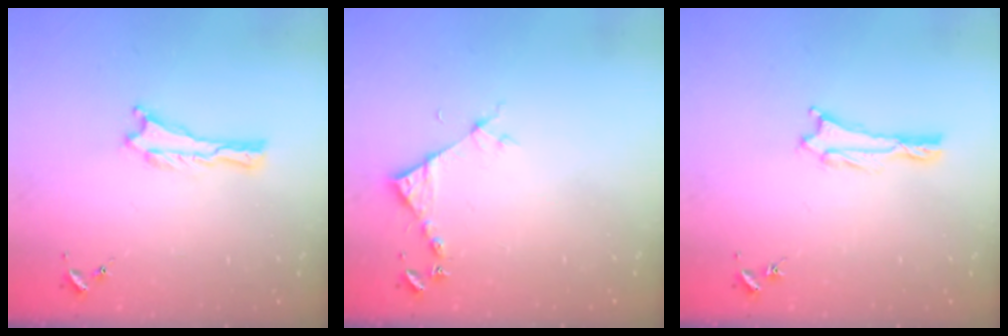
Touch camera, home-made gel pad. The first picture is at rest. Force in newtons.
{"total": 4.1, "press": 4.1, "slide": 0.3}
{"total": 1.0, "press": 1.0, "slide": 0.2}